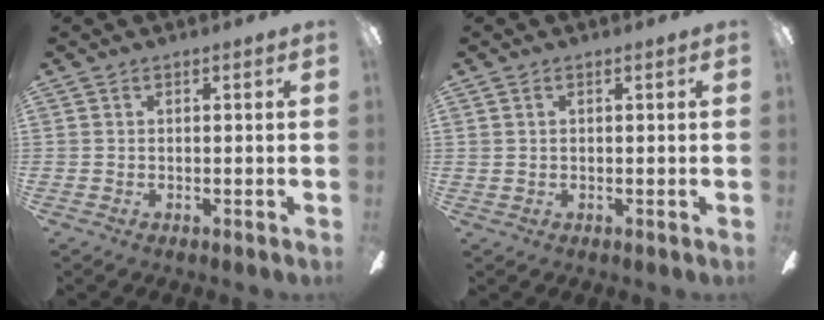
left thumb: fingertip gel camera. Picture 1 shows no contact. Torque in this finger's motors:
{"motor_torque": [0.11, 0.30, 0.34, -0.10, -0.02]}